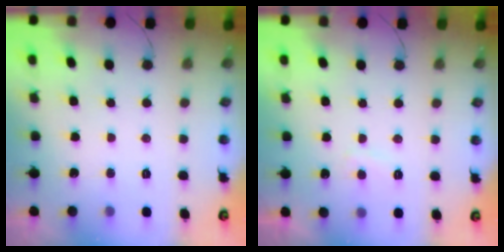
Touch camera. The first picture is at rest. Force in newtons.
{"total": 2.3, "press": 2.2, "slide": 0.7}